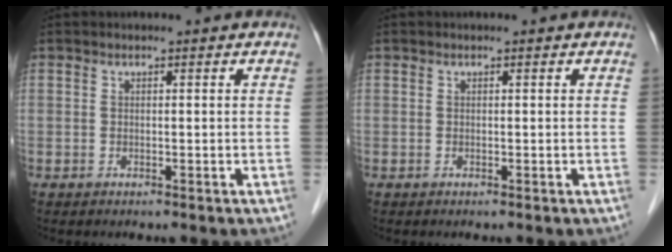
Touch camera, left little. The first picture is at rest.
{"total": 0.0}